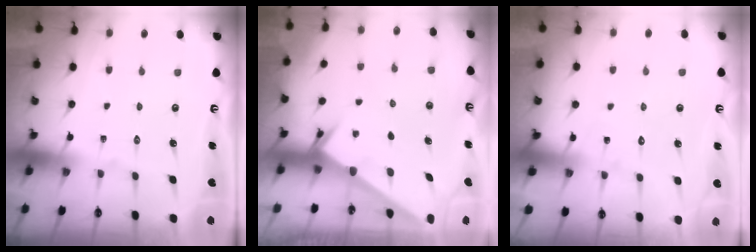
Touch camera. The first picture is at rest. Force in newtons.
{"total": 2.2, "press": 2.2, "slide": 0.2}
{"total": 6.1, "press": 6.1, "slide": 0.5}